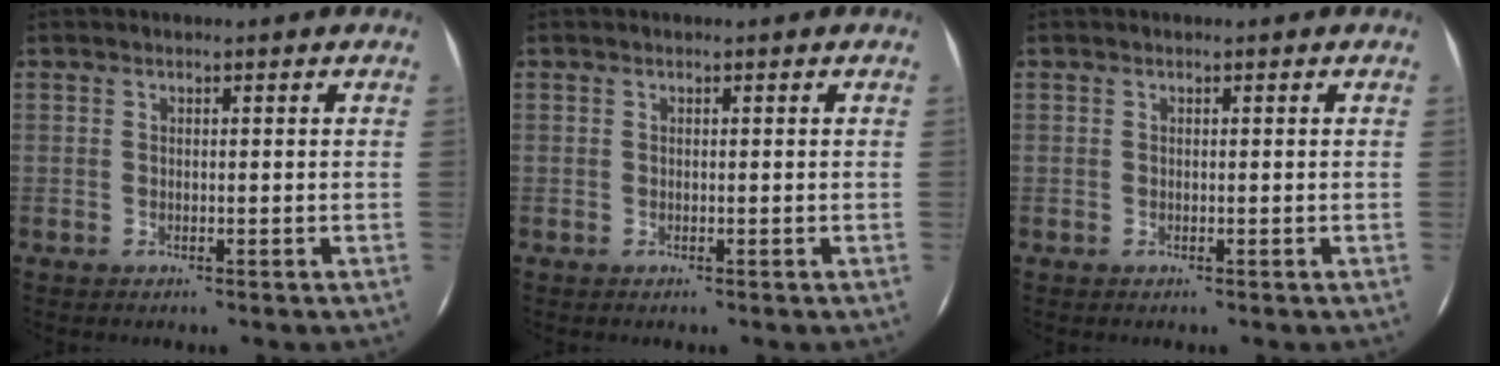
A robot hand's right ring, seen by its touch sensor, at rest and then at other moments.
{"total": 0.0}
{"total": 0.0}